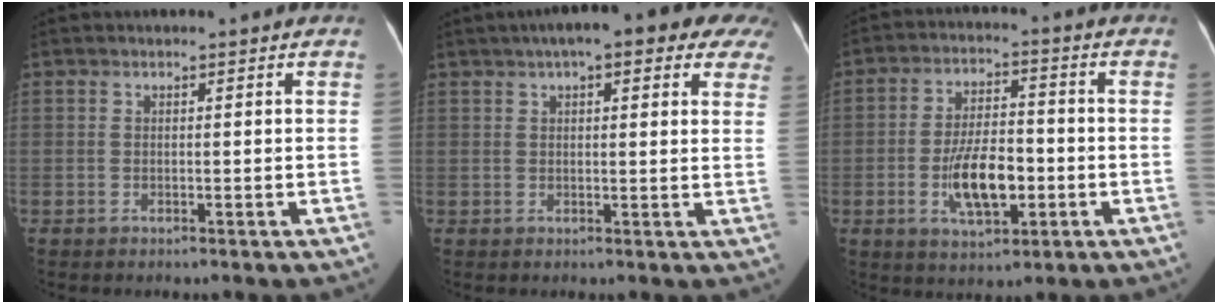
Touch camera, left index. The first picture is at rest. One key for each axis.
{"total": 16.9, "fx": 11.2, "fy": 4.4, "fz": 11.8, "tx": -0.164, "ty": 0.049, "tz": 0.130}
{"total": 9.2, "fx": -2.6, "fy": 3.7, "fz": 8.0, "tx": -0.153, "ty": 0.002, "tz": -0.042}